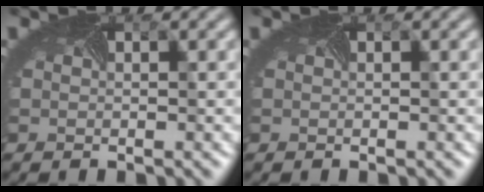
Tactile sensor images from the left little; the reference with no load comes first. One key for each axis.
{"total": 0.0}